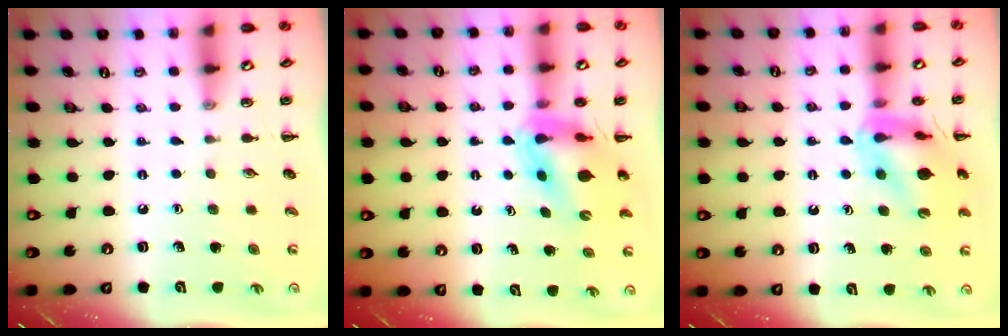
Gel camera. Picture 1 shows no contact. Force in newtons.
{"total": 10.5, "press": 9.9, "slide": 3.4}
{"total": 14.2, "press": 13.9, "slide": 2.7}